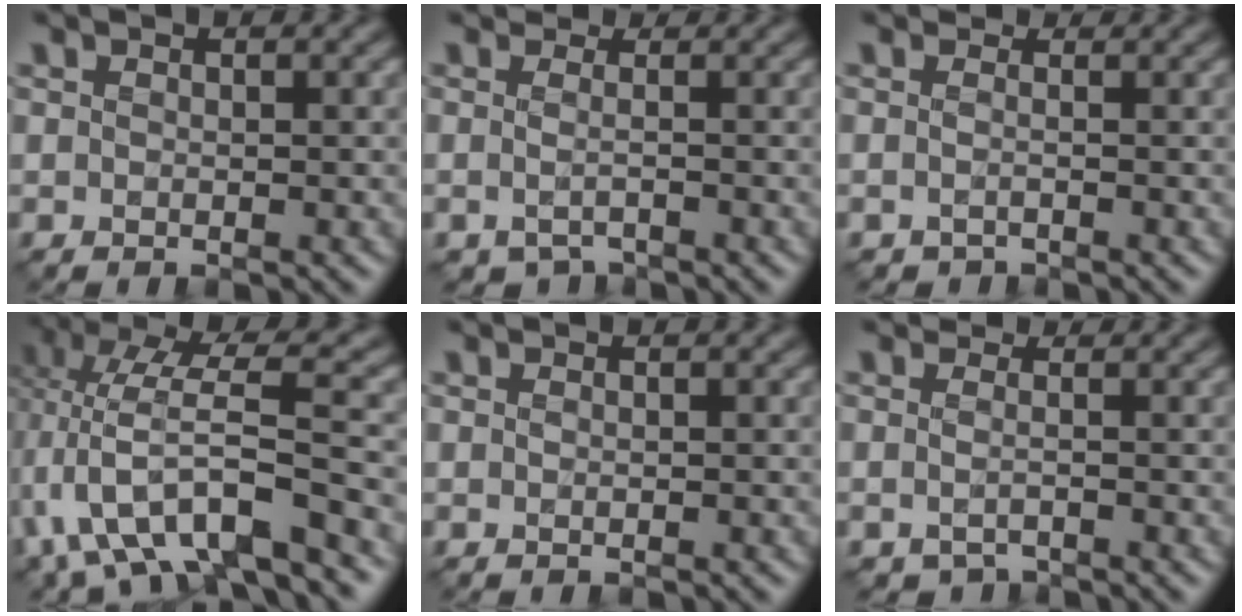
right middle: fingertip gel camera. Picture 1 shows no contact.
{"total": 1.7, "force": [-0.8, 1.3, 0.8], "torque": [-0.006, 0.002, -0.017]}
{"total": 0.8, "force": [-0.3, 0.6, 0.3], "torque": [-0.007, -0.004, -0.014]}
{"total": 8.8, "force": [-2.8, 3.1, 7.7], "torque": [-0.144, 0.007, -0.059]}
{"total": 0.0}
{"total": 1.5, "force": [-0.8, 1.1, 0.6], "torque": [-0.005, -0.002, -0.016]}